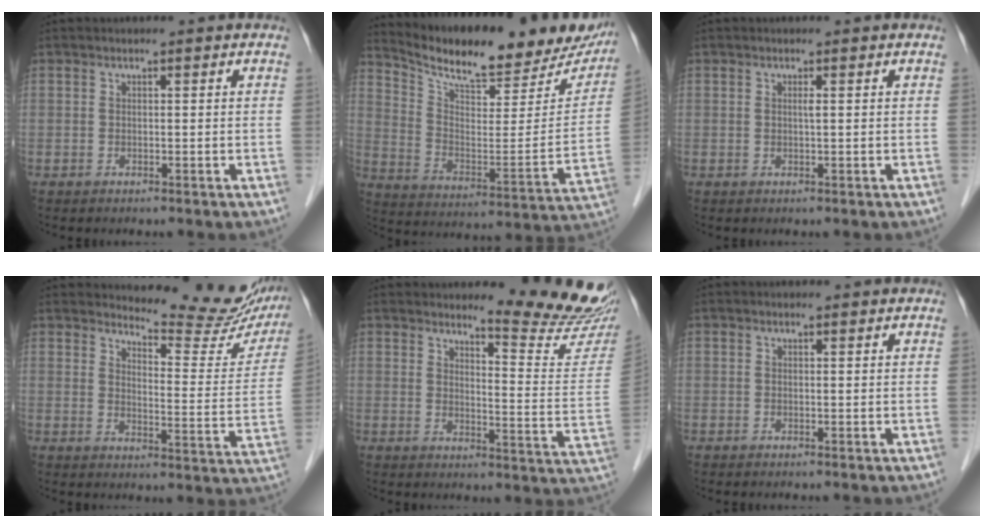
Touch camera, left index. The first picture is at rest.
{"total": 23.4, "force": [20.8, 5.1, 9.2], "torque": [-0.146, -0.044, 0.289]}
{"total": 0.6, "force": [0.2, 0.0, 0.5], "torque": [-0.013, 0.000, 0.004]}
{"total": 16.1, "force": [15.2, 2.3, 4.6], "torque": [-0.054, -0.075, 0.171]}
{"total": 13.2, "force": [12.7, -0.3, 3.5], "torque": [-0.041, -0.106, 0.144]}
{"total": 0.9, "force": [0.9, 0.1, 0.0], "torque": [-0.011, 0.002, 0.012]}